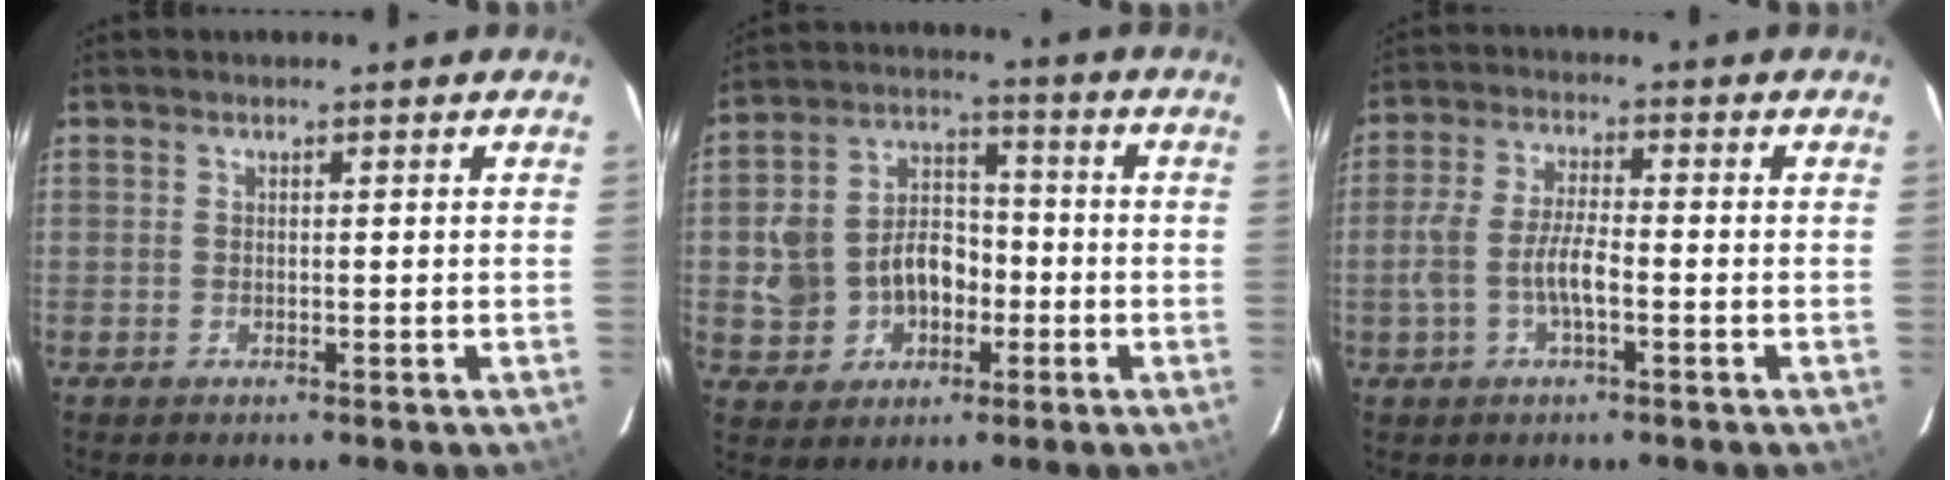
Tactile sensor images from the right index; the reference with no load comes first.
{"total": 12.4, "force": [-2.9, 10.3, 6.3], "torque": [-0.155, 0.035, -0.033]}
{"total": 6.8, "force": [-2.1, 2.1, 6.1], "torque": [-0.129, 0.005, -0.039]}